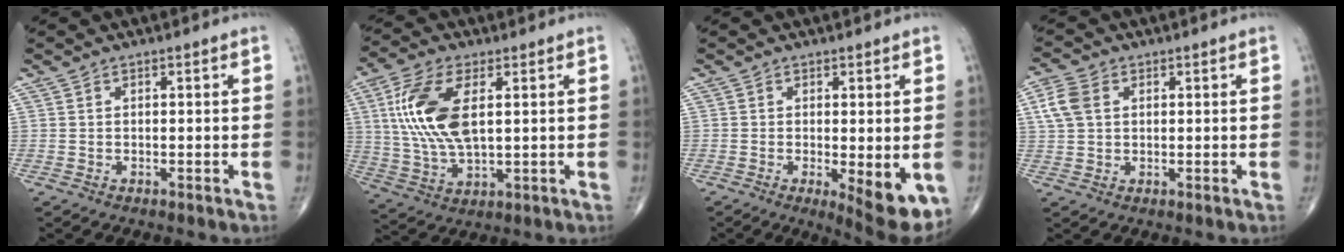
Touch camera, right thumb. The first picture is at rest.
{"total": 14.5, "force": [3.1, 6.7, 12.4], "torque": [-0.268, -0.005, 0.065]}
{"total": 8.9, "force": [-2.1, 2.7, 8.2], "torque": [-0.104, -0.022, -0.024]}
{"total": 5.6, "force": [1.5, 4.0, 3.6], "torque": [-0.081, 0.009, 0.029]}